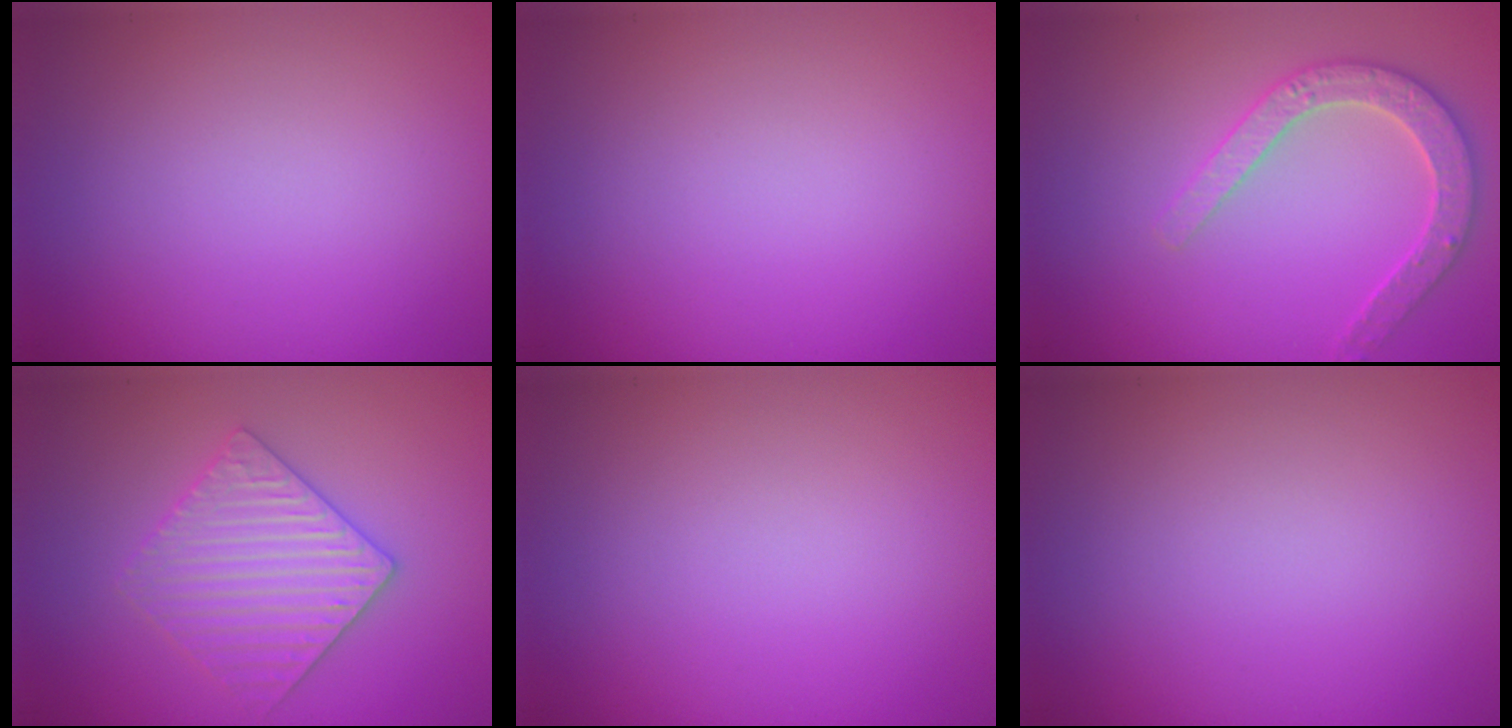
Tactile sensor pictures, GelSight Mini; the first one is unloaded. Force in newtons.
{"total": 0.0}
{"total": 3.3, "press": 3.2, "slide": 0.8}
{"total": 3.5, "press": 3.4, "slide": 0.7}
{"total": 0.0}
{"total": 0.0}